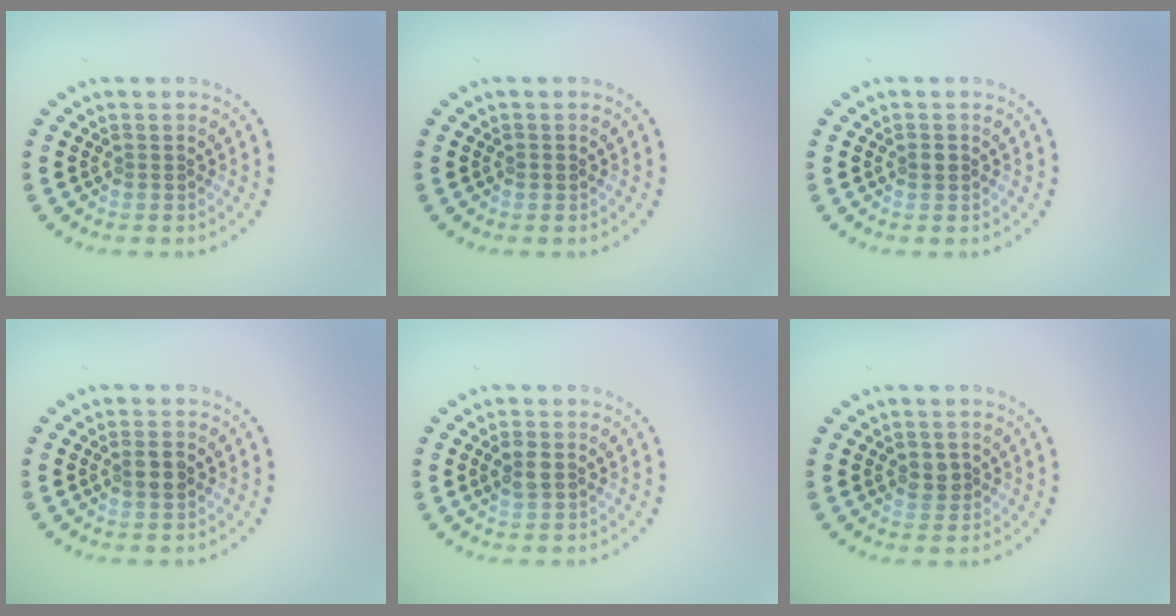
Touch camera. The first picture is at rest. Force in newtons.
{"total": 0.7, "press": 0.7, "slide": 0.0}
{"total": 0.8, "press": 0.8, "slide": 0.1}
{"total": 1.7, "press": 1.7, "slide": 0.5}
{"total": 1.6, "press": 1.6, "slide": 0.3}
{"total": 1.7, "press": 1.7, "slide": 0.4}